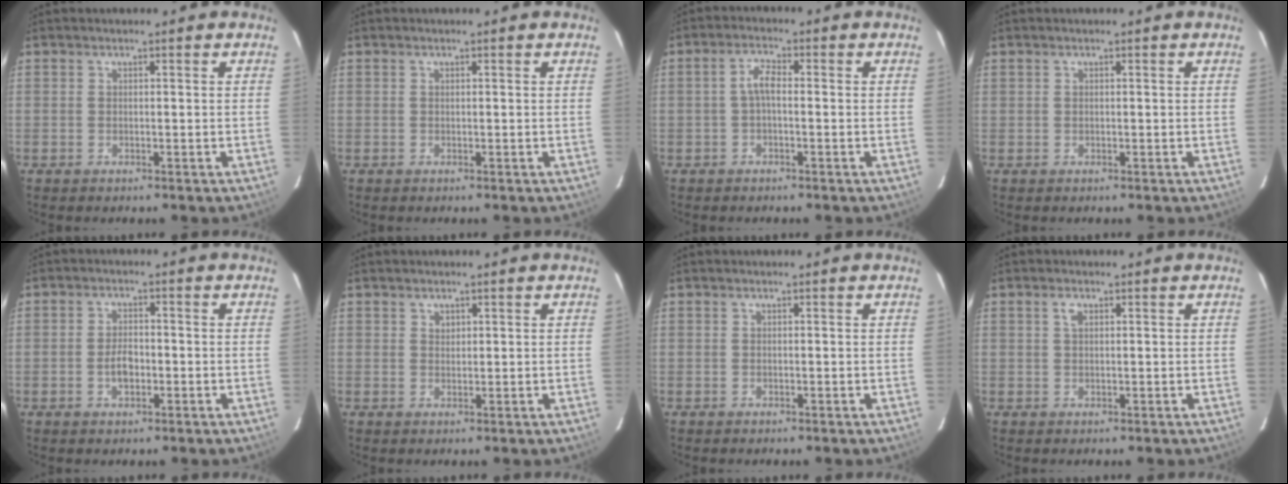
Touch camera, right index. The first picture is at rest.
{"total": 0.0}
{"total": 3.0, "force": [-0.4, 1.1, 2.7], "torque": [-0.058, 0.011, -0.009]}
{"total": 0.0}
{"total": 3.6, "force": [-1.1, 2.1, 2.7], "torque": [-0.052, 0.002, -0.016]}
{"total": 1.2, "force": [0.7, 0.9, 0.3], "torque": [-0.002, 0.003, 0.012]}
{"total": 0.0}
{"total": 1.4, "force": [0.6, 0.8, 1.0], "torque": [-0.021, 0.004, 0.010]}